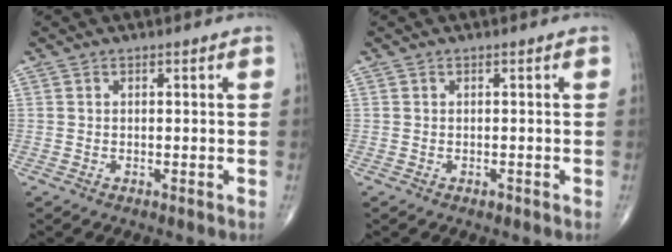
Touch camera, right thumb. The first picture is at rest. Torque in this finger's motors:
{"motor_torque": [0.07, -0.12, -0.23, -0.15, -0.01]}